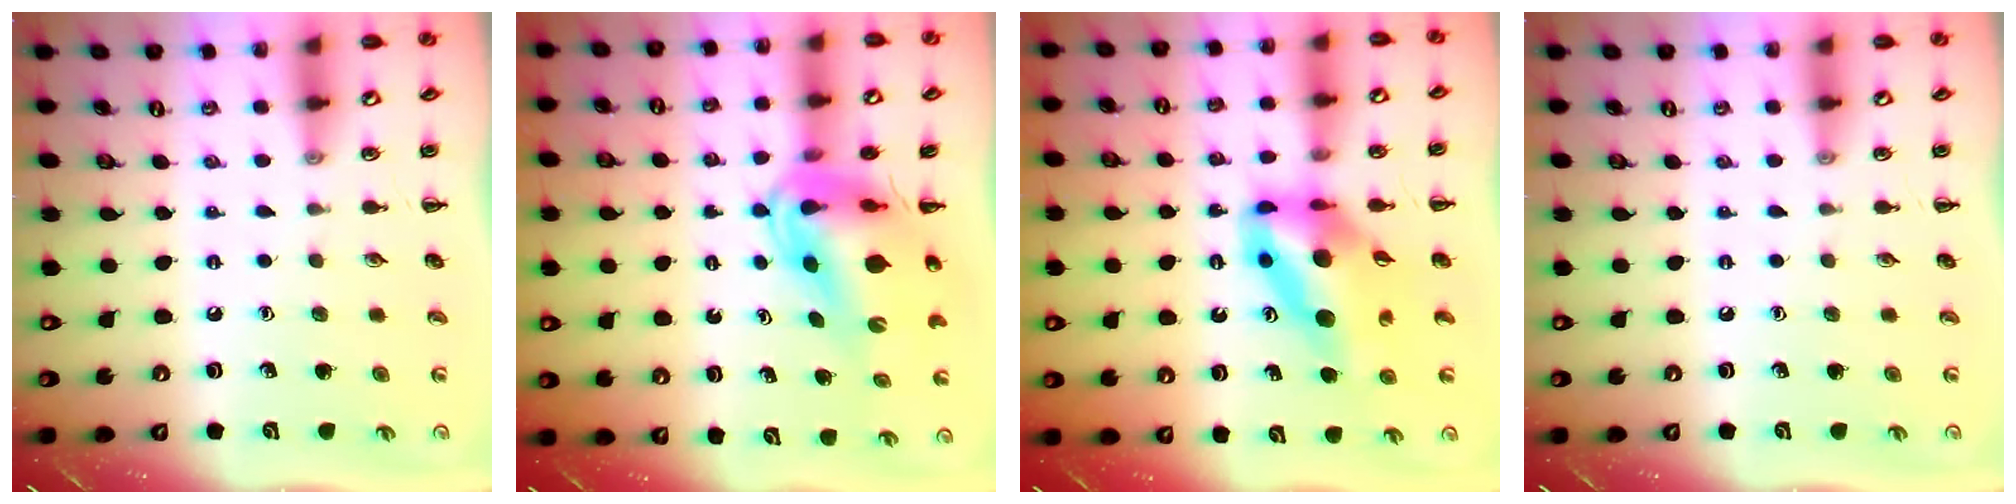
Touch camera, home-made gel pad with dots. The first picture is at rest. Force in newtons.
{"total": 10.8, "press": 10.3, "slide": 3.4}
{"total": 12.9, "press": 12.1, "slide": 4.5}
{"total": 0.0}